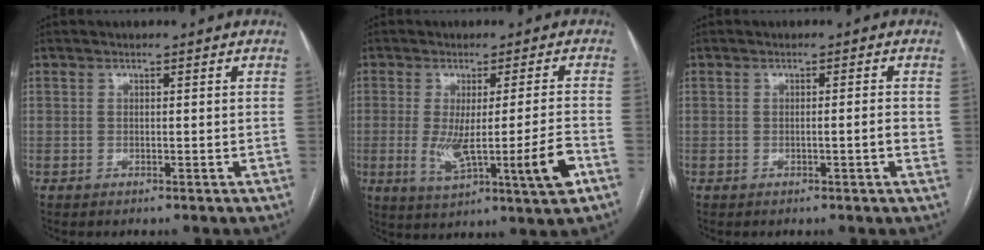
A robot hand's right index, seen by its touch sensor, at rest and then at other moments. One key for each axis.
{"total": 10.9, "fx": -2.7, "fy": -0.1, "fz": 10.6, "tx": -0.179, "ty": -0.015, "tz": -0.038}
{"total": 1.9, "fx": -0.3, "fy": 0.0, "fz": 1.9, "tx": -0.027, "ty": 0.001, "tz": -0.005}